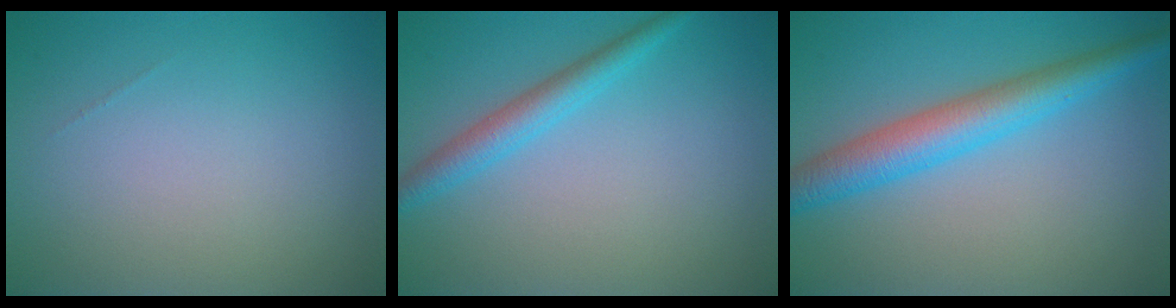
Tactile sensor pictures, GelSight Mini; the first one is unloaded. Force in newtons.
{"total": 2.9, "press": 2.9, "slide": 0.1}
{"total": 5.2, "press": 5.2, "slide": 0.1}